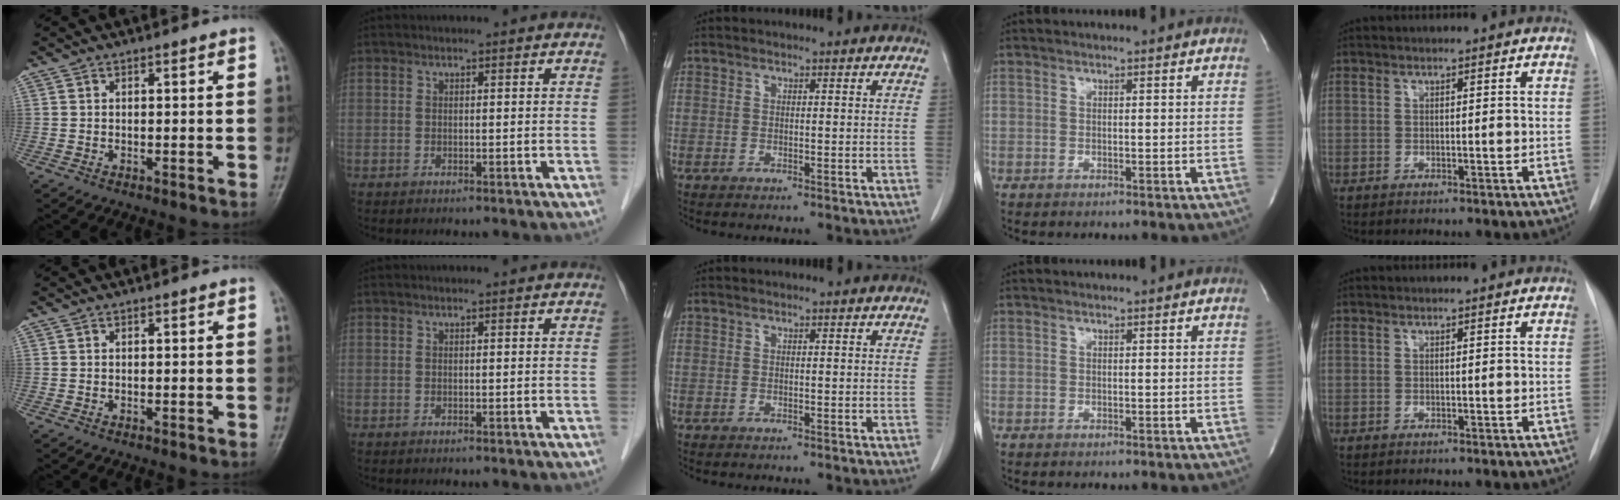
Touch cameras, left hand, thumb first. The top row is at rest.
{}